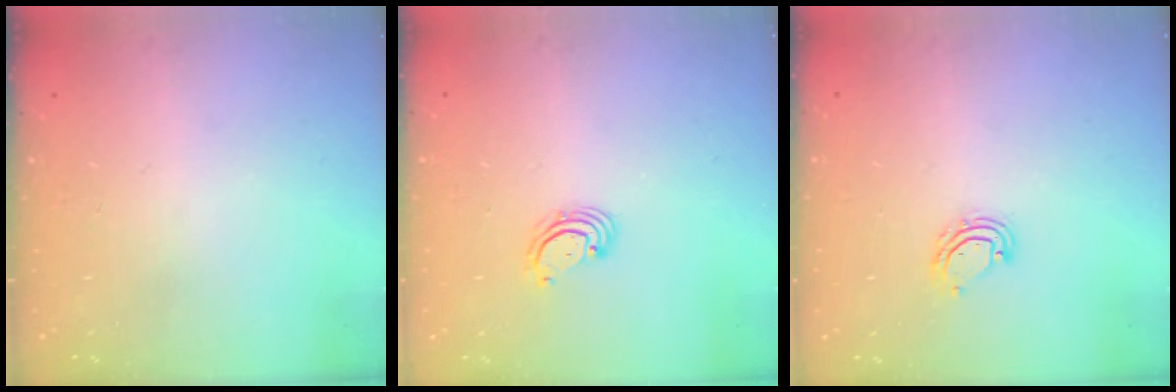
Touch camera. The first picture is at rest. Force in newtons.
{"total": 2.6, "press": 2.6, "slide": 0.3}
{"total": 5.2, "press": 5.2, "slide": 0.4}